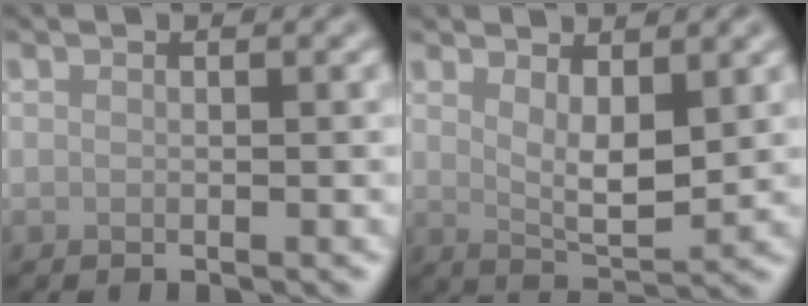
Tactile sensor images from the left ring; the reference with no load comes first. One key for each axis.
{"total": 3.7, "fx": 1.3, "fy": 1.4, "fz": 3.2, "tx": -0.061, "ty": -0.008, "tz": 0.028}